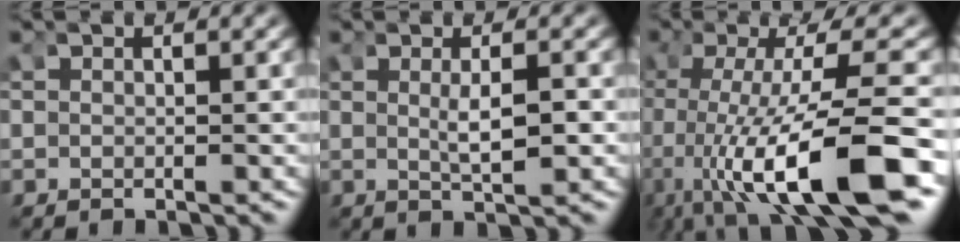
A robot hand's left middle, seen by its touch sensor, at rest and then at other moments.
{"total": 2.6, "force": [0.0, 0.3, 2.6], "torque": [-0.046, -0.010, 0.009]}
{"total": 10.0, "force": [-2.7, 3.0, 9.1], "torque": [-0.171, -0.026, -0.022]}